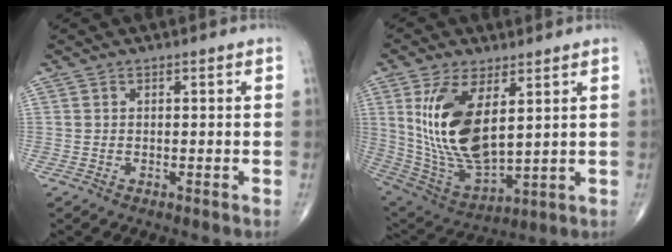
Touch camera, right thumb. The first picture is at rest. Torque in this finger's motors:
{"motor_torque": [-0.58, 1.80, 1.87, 0.90, 0.48]}